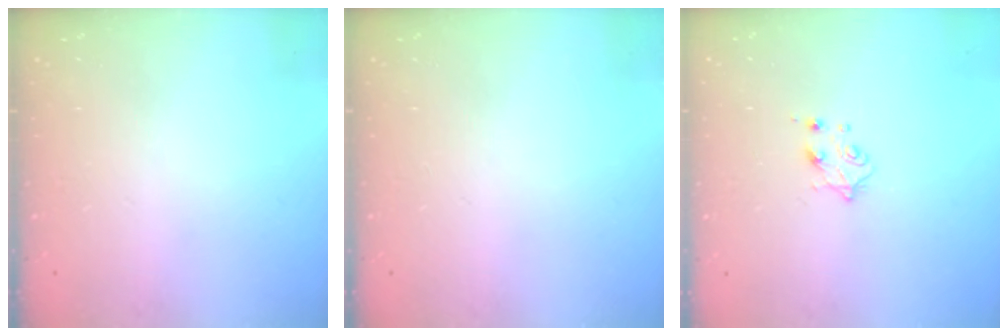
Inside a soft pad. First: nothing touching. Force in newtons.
{"total": 0.0}
{"total": 5.2, "press": 5.2, "slide": 0.5}